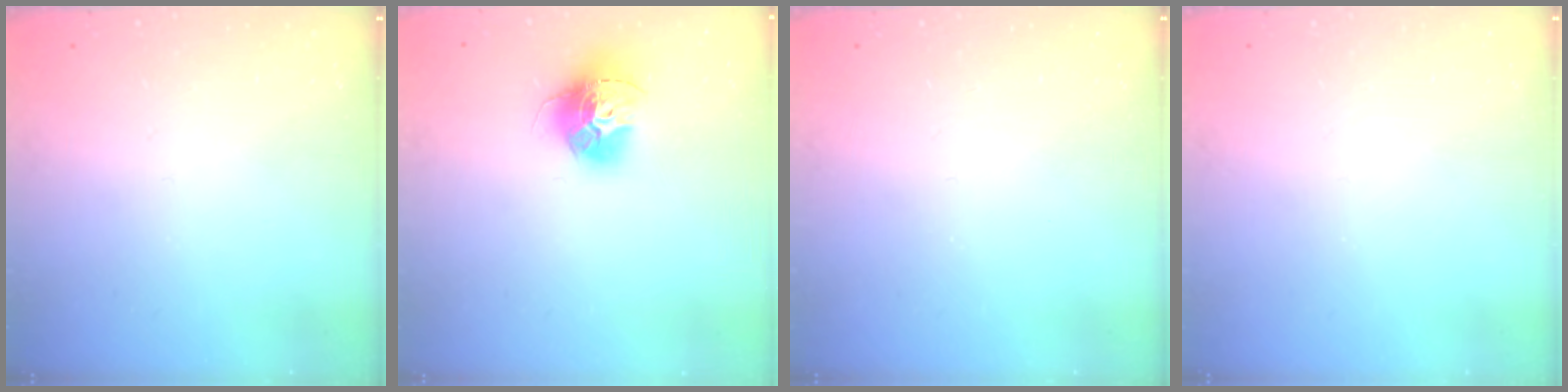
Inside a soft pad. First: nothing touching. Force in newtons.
{"total": 13.9, "press": 13.8, "slide": 1.4}
{"total": 0.0}
{"total": 0.0}